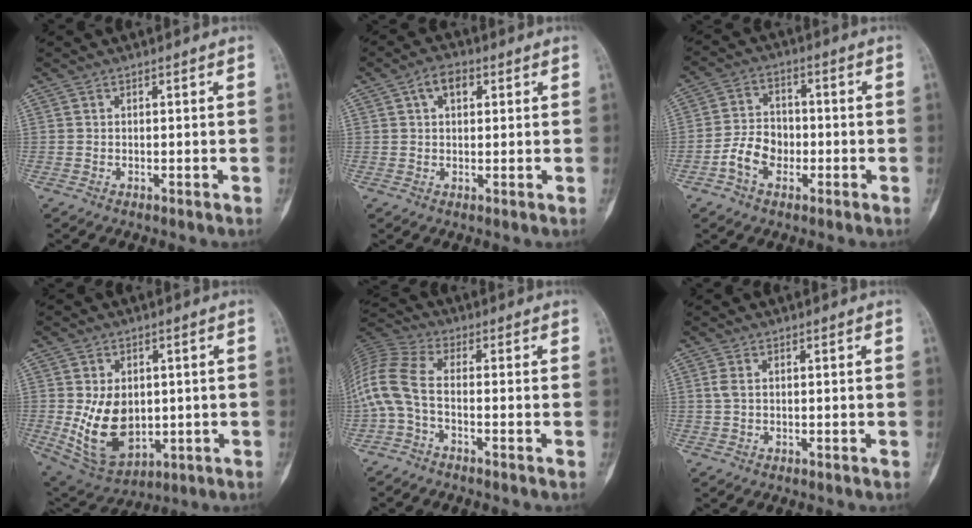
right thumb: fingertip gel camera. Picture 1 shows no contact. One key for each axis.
{"total": 4.6, "fx": 1.7, "fy": 2.8, "fz": 3.2, "tx": -0.044, "ty": 0.008, "tz": 0.025}
{"total": 7.2, "fx": -2.6, "fy": 5.2, "fz": 4.2, "tx": -0.063, "ty": 0.024, "tz": -0.055}
{"total": 12.5, "fx": -0.3, "fy": 8.8, "fz": 8.9, "tx": -0.132, "ty": -0.010, "tz": 0.022}
{"total": 10.9, "fx": -3.0, "fy": 4.1, "fz": 9.6, "tx": -0.236, "ty": 0.029, "tz": -0.068}
{"total": 1.3, "fx": 0.2, "fy": 0.7, "fz": 1.2, "tx": -0.034, "ty": 0.001, "tz": 0.006}